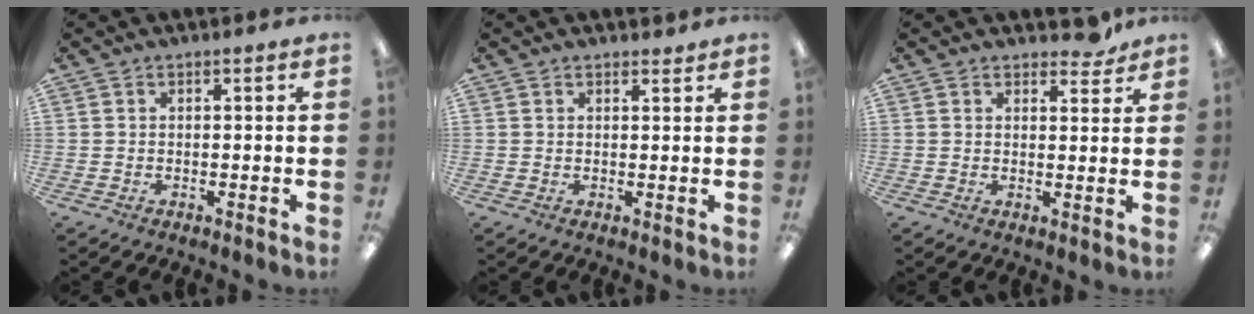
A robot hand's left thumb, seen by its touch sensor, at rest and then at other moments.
{"total": 1.3, "force": [1.2, 0.5, 0.0], "torque": [0.007, -0.005, 0.022]}
{"total": 4.1, "force": [3.5, 1.6, 1.3], "torque": [0.001, -0.023, 0.059]}